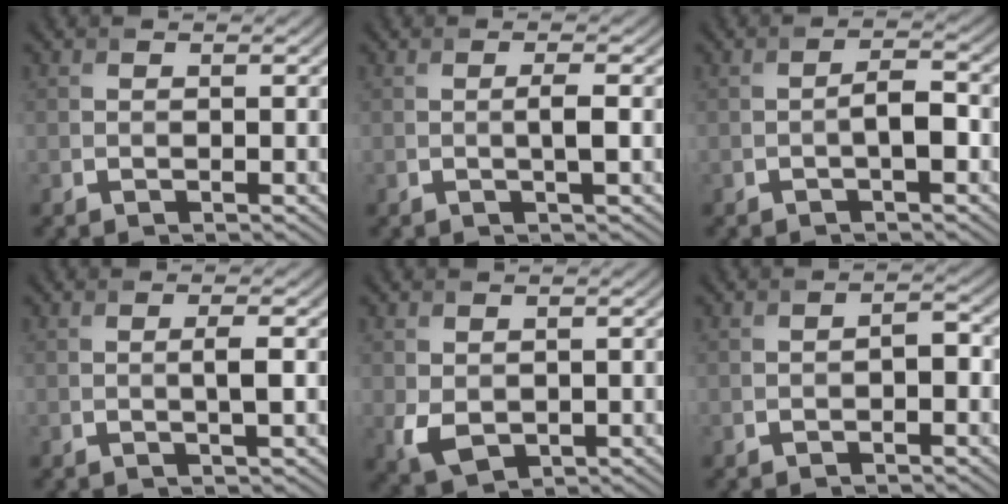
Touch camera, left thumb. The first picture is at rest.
{"total": 1.7, "force": [-0.2, 0.1, 1.7], "torque": [-0.034, 0.002, -0.006]}
{"total": 2.6, "force": [-1.0, 0.7, 2.3], "torque": [-0.042, 0.004, -0.023]}
{"total": 1.7, "force": [0.0, 0.1, 1.7], "torque": [-0.034, 0.003, -0.004]}
{"total": 3.1, "force": [0.0, 2.4, 2.0], "torque": [-0.055, -0.013, 0.006]}
{"total": 1.6, "force": [-0.7, 0.8, 1.2], "torque": [-0.021, 0.002, -0.014]}